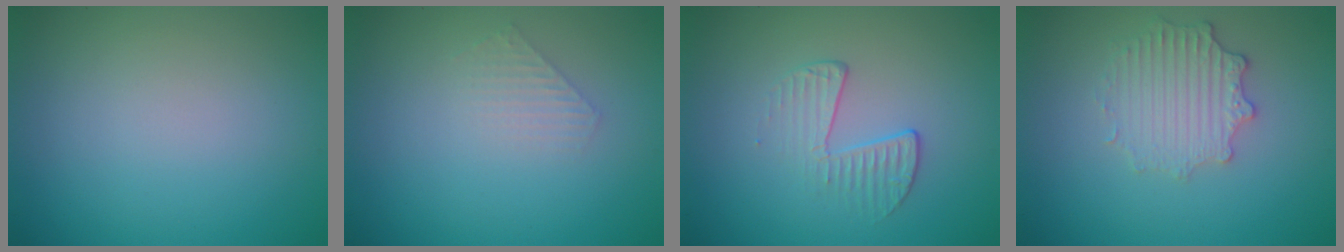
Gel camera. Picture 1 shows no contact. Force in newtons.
{"total": 1.3, "press": 1.3, "slide": 0.2}
{"total": 2.1, "press": 1.0, "slide": 1.8}
{"total": 2.6, "press": 2.5, "slide": 0.9}